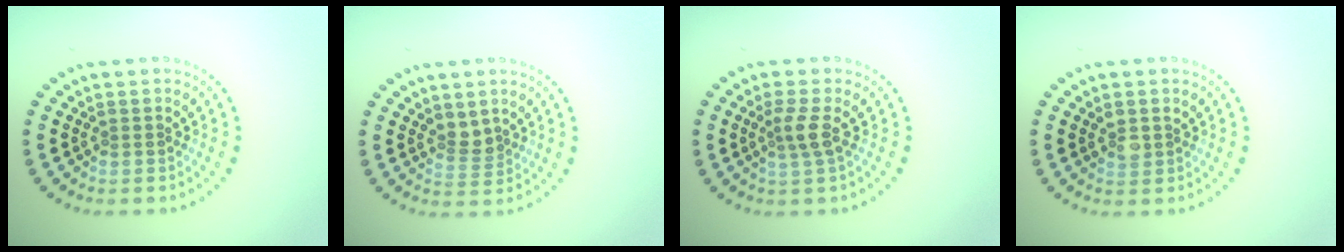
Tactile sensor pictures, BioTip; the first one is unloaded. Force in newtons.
{"total": 1.8, "press": 1.4, "slide": 1.1}
{"total": 2.1, "press": 1.6, "slide": 1.2}
{"total": 1.4, "press": 1.3, "slide": 0.6}